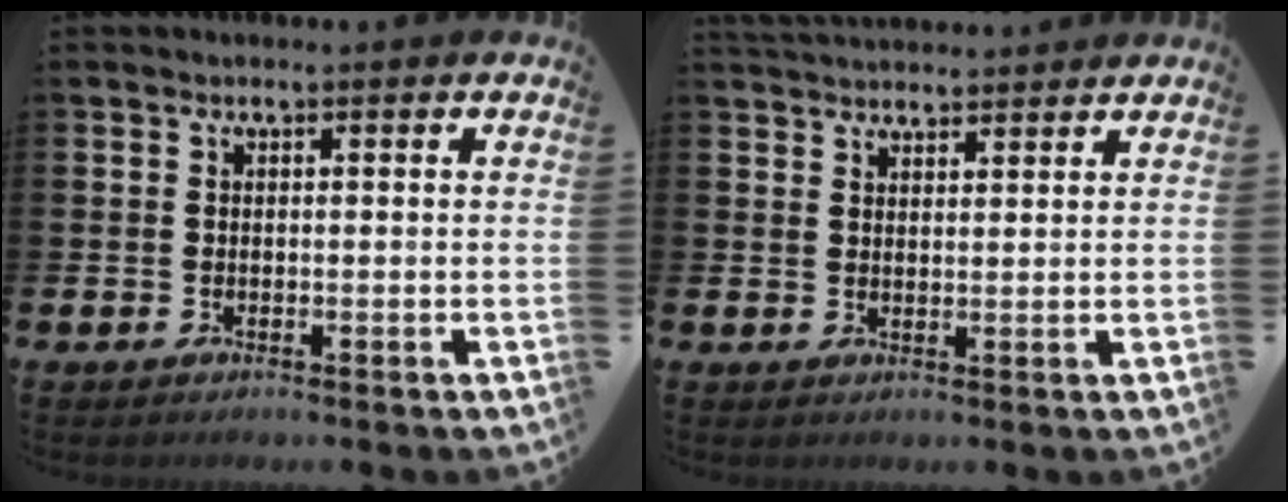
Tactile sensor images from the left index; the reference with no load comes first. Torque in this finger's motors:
{"motor_torque": [0.16, -0.96, 0.25, 0.06]}